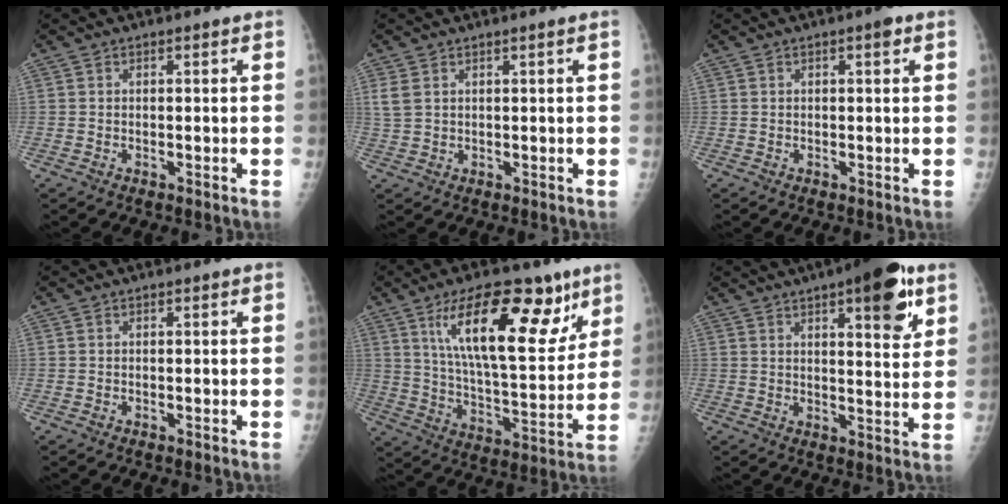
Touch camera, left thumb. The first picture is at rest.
{"total": 2.6, "force": [1.2, 1.1, 1.9], "torque": [-0.056, 0.004, 0.035]}
{"total": 1.5, "force": [0.6, 0.4, 1.2], "torque": [-0.017, 0.001, 0.008]}
{"total": 0.0}
{"total": 22.2, "force": [11.1, 8.6, 17.2], "torque": [-0.234, -0.044, 0.189]}
{"total": 13.6, "force": [7.1, 4.4, 10.8], "torque": [-0.119, -0.028, 0.093]}